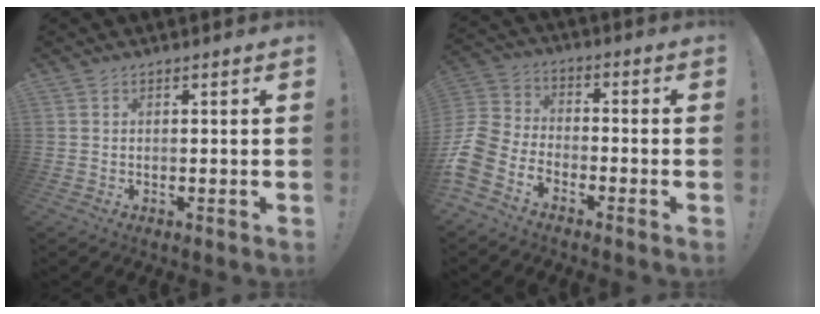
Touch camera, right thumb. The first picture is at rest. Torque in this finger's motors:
{"motor_torque": [1.48, 0.93, -0.06, -0.34, 0.02]}